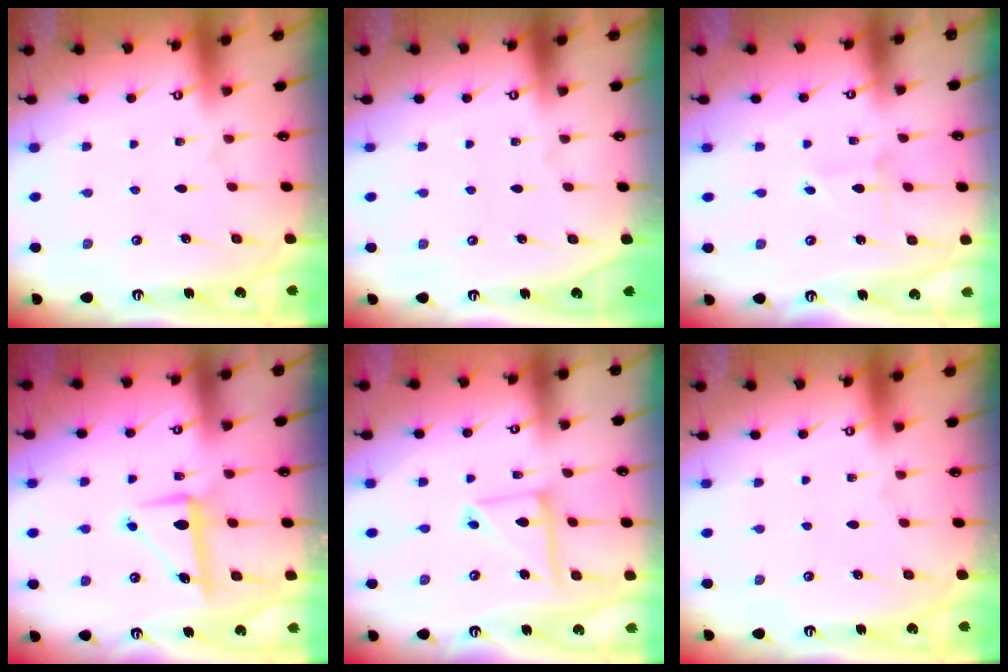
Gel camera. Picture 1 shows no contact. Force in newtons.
{"total": 0.0}
{"total": 1.5, "press": 1.5, "slide": 0.1}
{"total": 7.6, "press": 7.5, "slide": 0.9}
{"total": 10.3, "press": 10.3, "slide": 1.0}
{"total": 0.0}